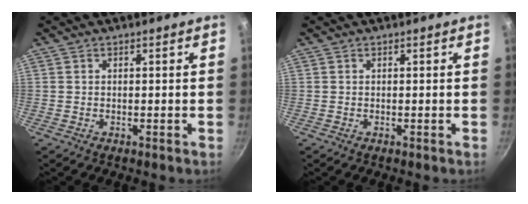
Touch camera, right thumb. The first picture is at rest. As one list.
[{"total": 0.0}]